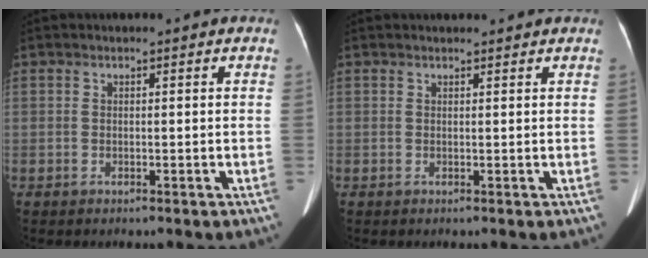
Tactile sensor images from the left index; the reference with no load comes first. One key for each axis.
{"total": 3.4, "fx": 3.3, "fy": 0.7, "fz": 0.9, "tx": -0.012, "ty": 0.022, "tz": 0.039}